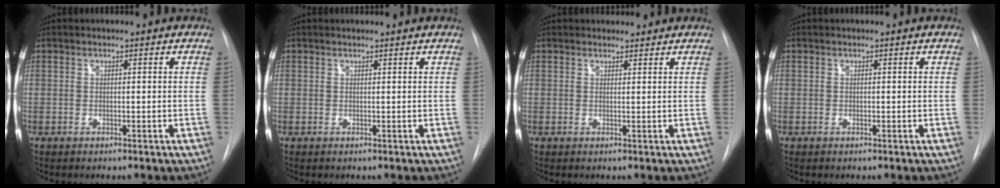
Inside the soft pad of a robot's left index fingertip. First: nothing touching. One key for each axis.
{"total": 1.9, "fx": 1.8, "fy": 0.1, "fz": 0.3, "tx": -0.009, "ty": 0.012, "tz": 0.024}
{"total": 2.5, "fx": 2.4, "fy": 0.8, "fz": 0.1, "tx": -0.003, "ty": 0.013, "tz": 0.033}
{"total": 0.0}